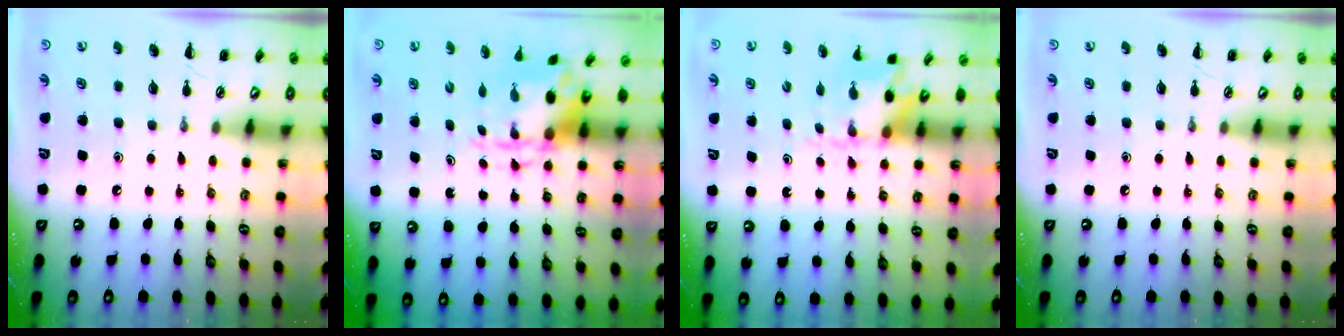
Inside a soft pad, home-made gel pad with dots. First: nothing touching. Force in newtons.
{"total": 3.8, "press": 3.7, "slide": 0.9}
{"total": 2.9, "press": 2.8, "slide": 0.7}
{"total": 0.0}